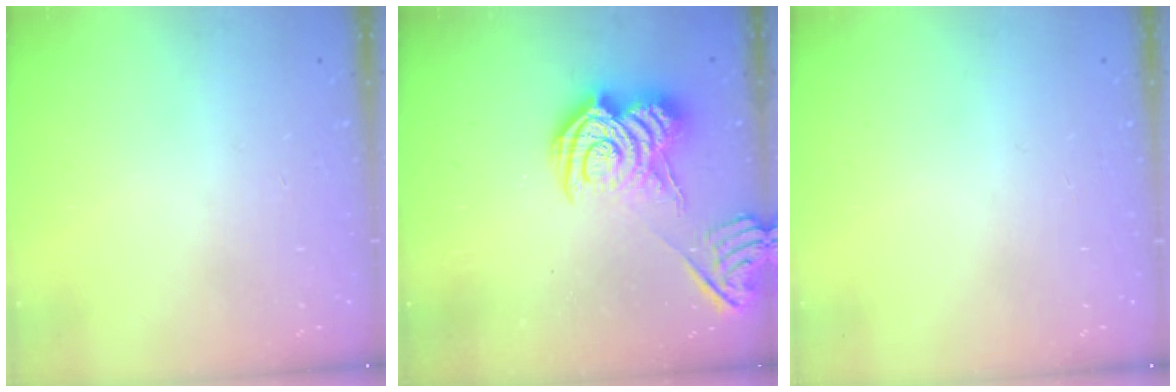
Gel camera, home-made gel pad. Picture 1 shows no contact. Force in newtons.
{"total": 12.7, "press": 12.6, "slide": 0.7}
{"total": 0.0}